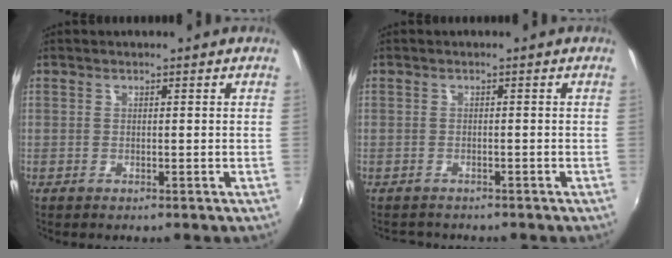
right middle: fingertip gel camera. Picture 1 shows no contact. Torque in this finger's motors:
{"motor_torque": [-0.74, -0.43, -0.07, -0.04]}